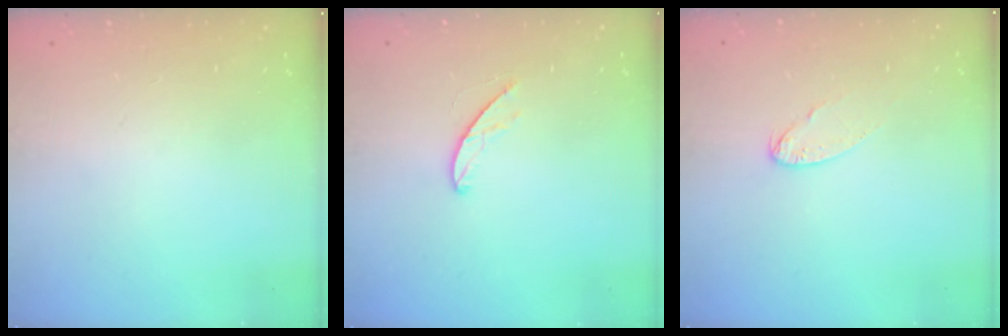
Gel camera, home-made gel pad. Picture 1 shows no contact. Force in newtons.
{"total": 4.8, "press": 4.8, "slide": 0.3}
{"total": 6.0, "press": 6.0, "slide": 0.5}